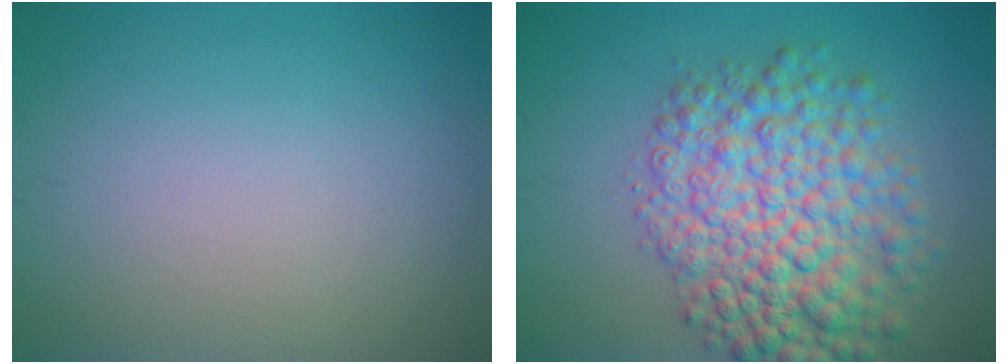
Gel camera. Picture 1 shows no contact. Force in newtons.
{"total": 8.8, "press": 8.8, "slide": 0.1}